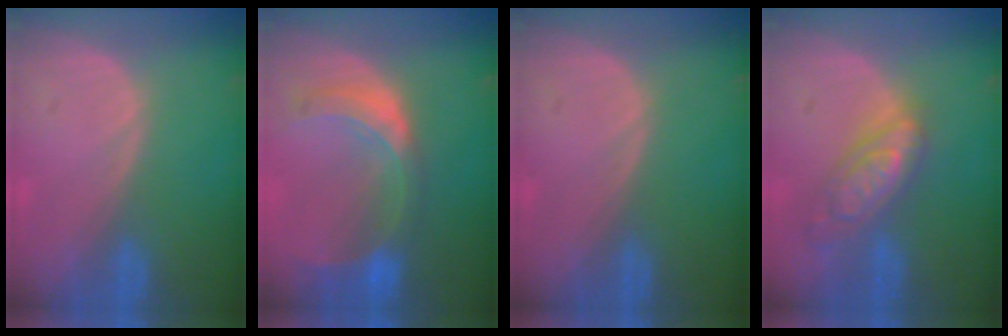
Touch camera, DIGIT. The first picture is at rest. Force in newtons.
{"total": 8.2, "press": 7.3, "slide": 3.8}
{"total": 0.0}
{"total": 7.1, "press": 7.0, "slide": 0.6}